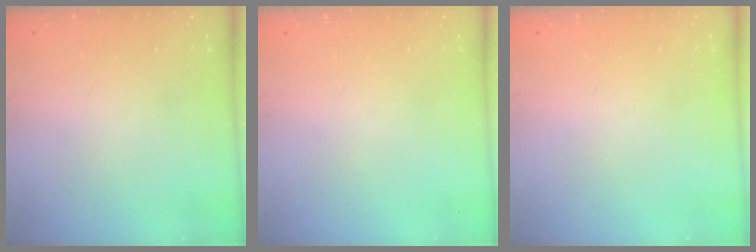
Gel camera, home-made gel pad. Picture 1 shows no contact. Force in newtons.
{"total": 0.0}
{"total": 0.0}